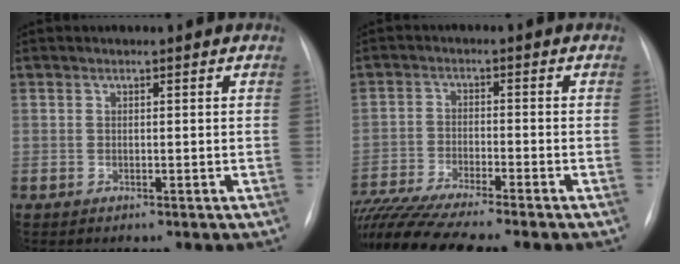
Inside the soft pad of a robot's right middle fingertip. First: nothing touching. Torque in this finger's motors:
{"motor_torque": [1.03, -1.11, 0.31, 0.13]}